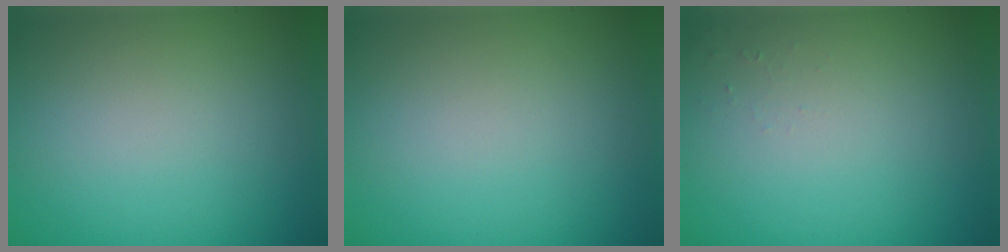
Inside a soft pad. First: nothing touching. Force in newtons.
{"total": 0.0}
{"total": 0.5, "press": 0.5, "slide": 0.1}